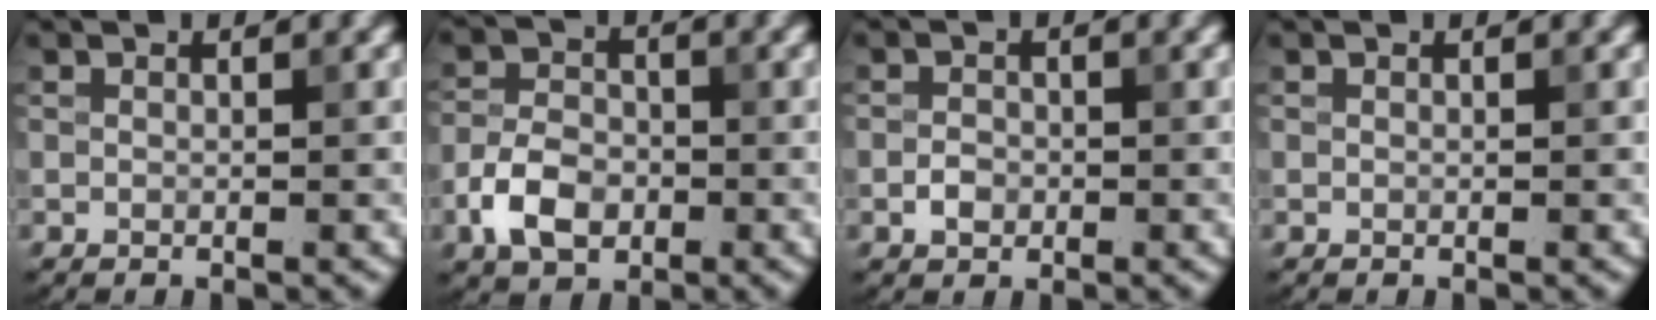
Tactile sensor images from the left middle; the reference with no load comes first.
{"total": 4.6, "force": [-1.9, 3.1, 2.8], "torque": [-0.056, 0.002, -0.041]}
{"total": 1.5, "force": [-0.6, 1.1, 0.8], "torque": [-0.013, 0.001, -0.013]}
{"total": 0.0}